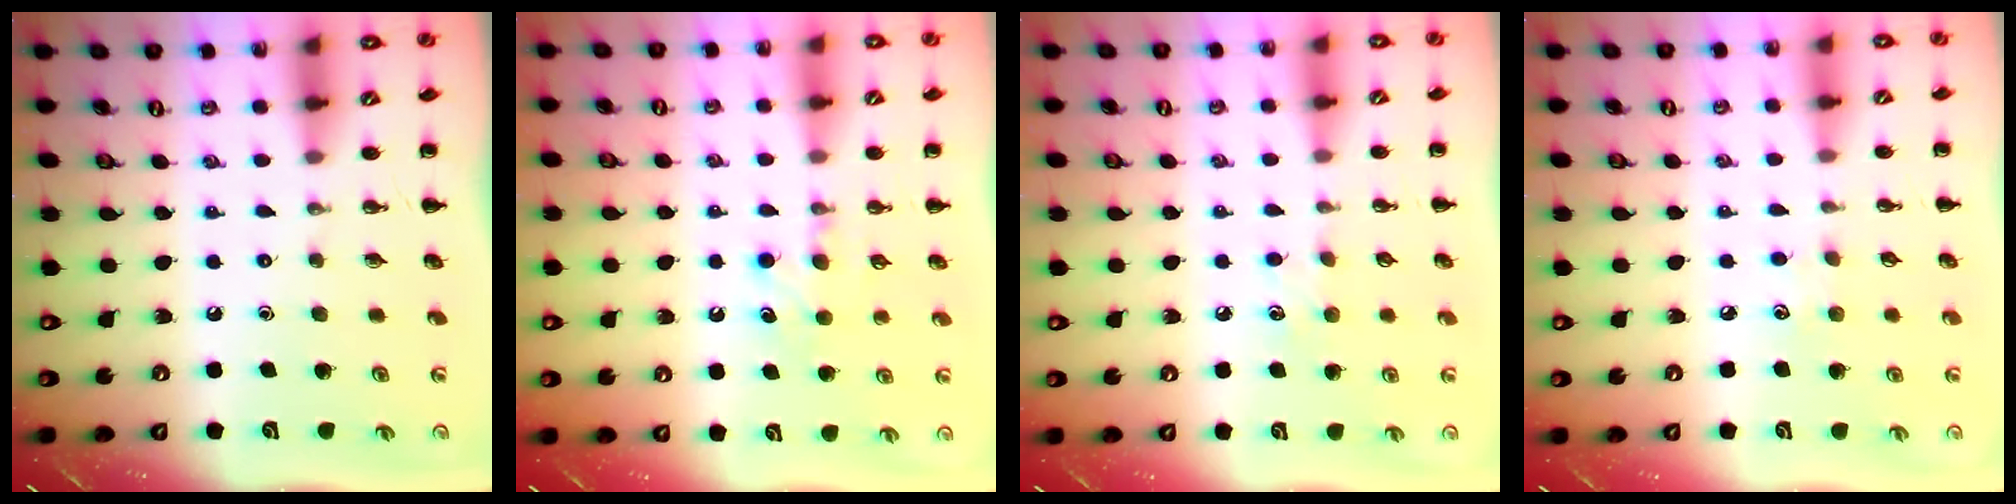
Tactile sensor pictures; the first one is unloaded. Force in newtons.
{"total": 7.5, "press": 7.3, "slide": 1.7}
{"total": 5.5, "press": 5.3, "slide": 1.5}
{"total": 4.7, "press": 4.5, "slide": 1.3}